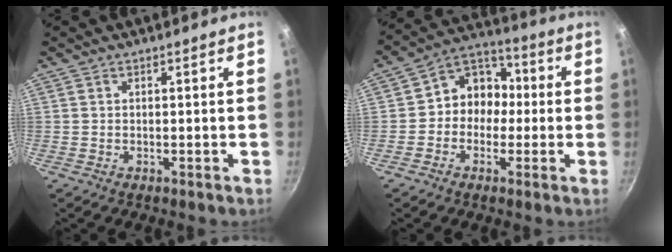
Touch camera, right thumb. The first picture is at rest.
{"total": 9.1, "force": [-0.7, 8.0, 4.3], "torque": [-0.014, 0.036, -0.035]}